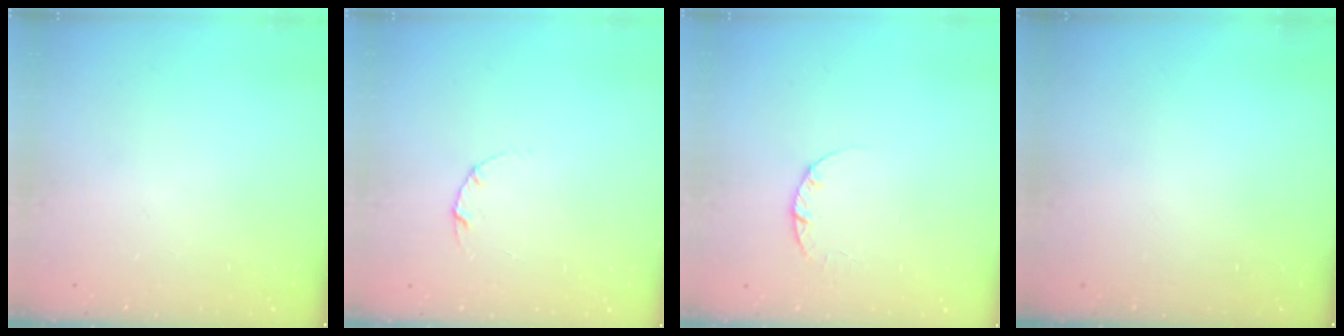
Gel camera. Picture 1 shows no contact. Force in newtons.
{"total": 3.0, "press": 3.0, "slide": 0.4}
{"total": 2.4, "press": 2.4, "slide": 0.3}
{"total": 0.0}